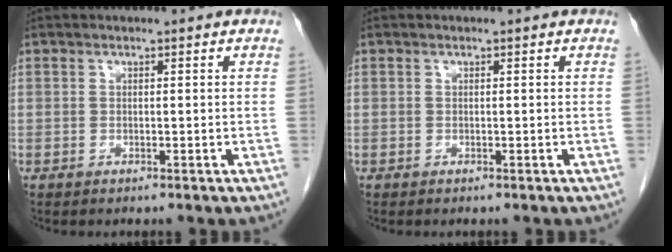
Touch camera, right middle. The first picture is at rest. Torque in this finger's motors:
{"motor_torque": [-0.23, -0.16, -0.10, -0.01]}